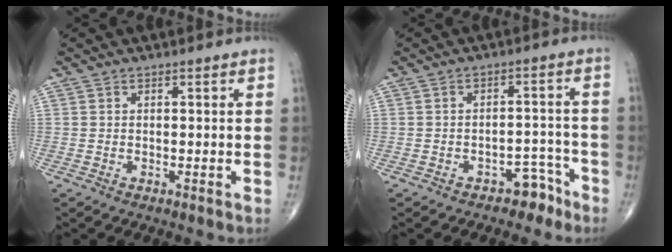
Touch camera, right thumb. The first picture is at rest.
{"total": 4.7, "force": [-3.4, 2.8, 1.5], "torque": [-0.002, 0.048, -0.045]}